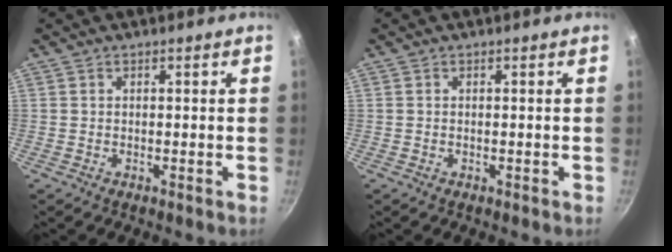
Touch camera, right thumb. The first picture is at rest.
{"total": 0.0}